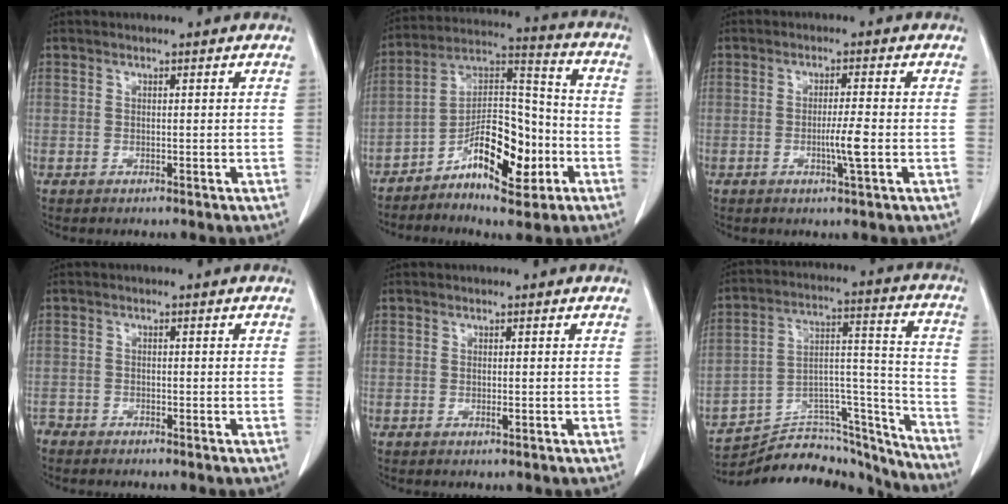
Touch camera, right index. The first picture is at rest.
{"total": 13.4, "force": [-6.2, 4.9, 10.9], "torque": [-0.182, 0.024, -0.100]}
{"total": 3.8, "force": [-1.0, -0.3, 3.6], "torque": [-0.064, -0.006, -0.016]}
{"total": 1.6, "force": [-1.5, 0.4, 0.1], "torque": [0.000, -0.002, -0.028]}
{"total": 0.6, "force": [-0.2, 0.0, 0.6], "torque": [-0.013, -0.002, -0.003]}
{"total": 24.9, "force": [-23.4, 5.7, 6.4], "torque": [-0.086, 0.050, -0.349]}